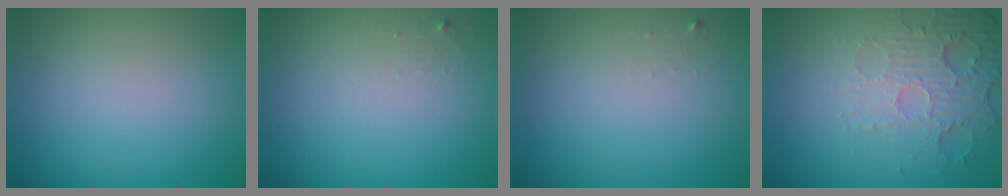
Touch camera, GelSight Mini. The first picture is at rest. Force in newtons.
{"total": 0.6, "press": 0.6, "slide": 0.1}
{"total": 0.6, "press": 0.6, "slide": 0.1}
{"total": 6.0, "press": 3.6, "slide": 4.8}